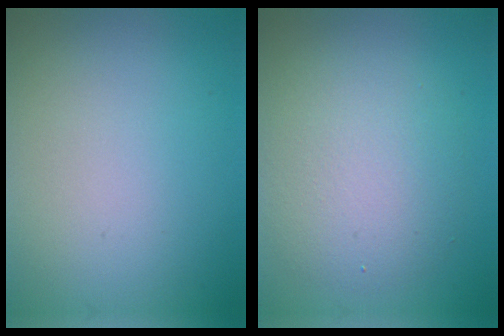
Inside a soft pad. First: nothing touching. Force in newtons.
{"total": 4.9, "press": 4.8, "slide": 0.3}